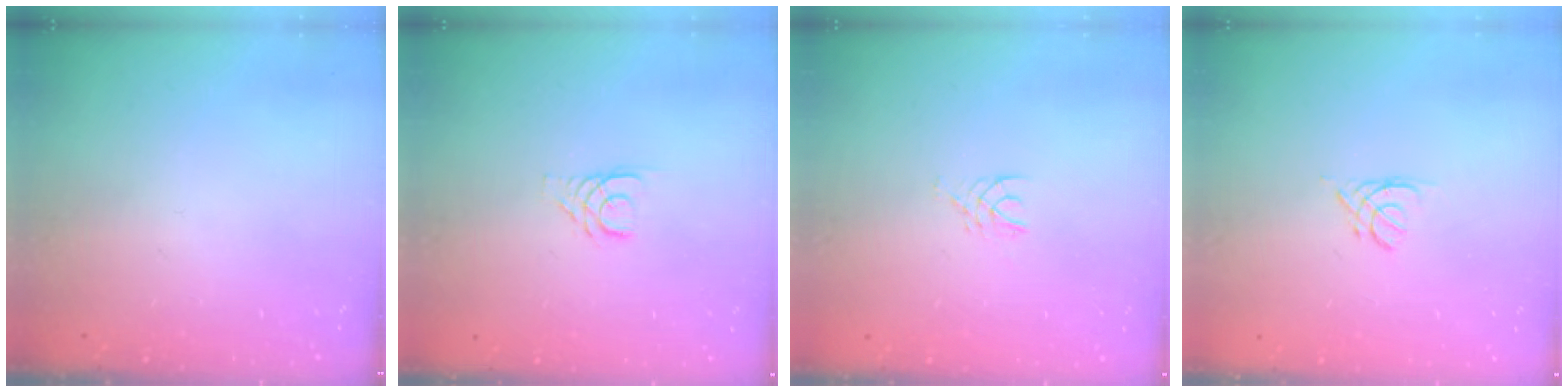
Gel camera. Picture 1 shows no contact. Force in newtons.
{"total": 3.4, "press": 3.4, "slide": 0.3}
{"total": 2.5, "press": 2.5, "slide": 0.2}
{"total": 2.5, "press": 2.5, "slide": 0.6}